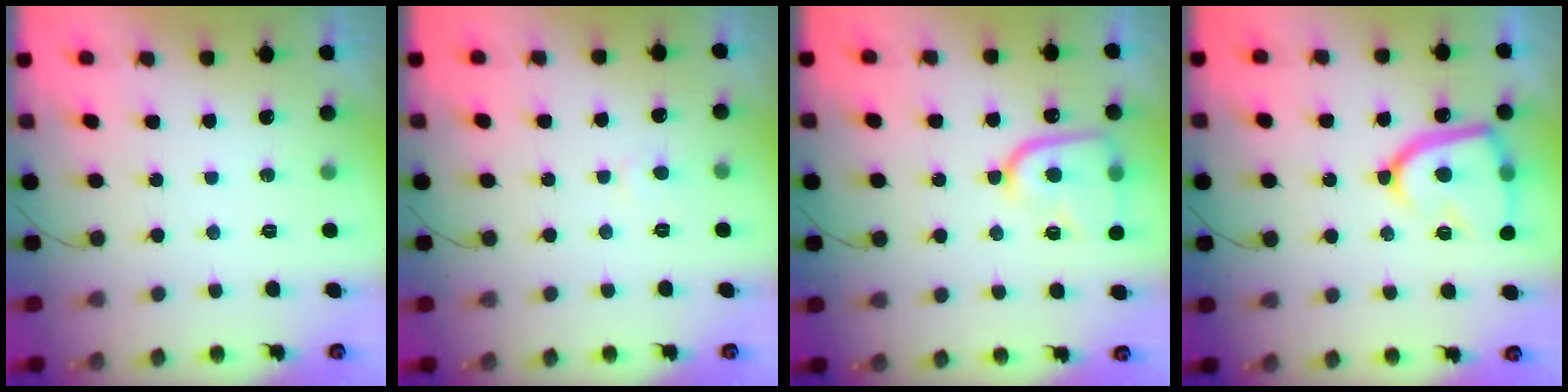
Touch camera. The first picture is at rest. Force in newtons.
{"total": 3.9, "press": 3.9, "slide": 0.3}
{"total": 13.5, "press": 13.5, "slide": 1.3}
{"total": 16.6, "press": 16.5, "slide": 1.5}